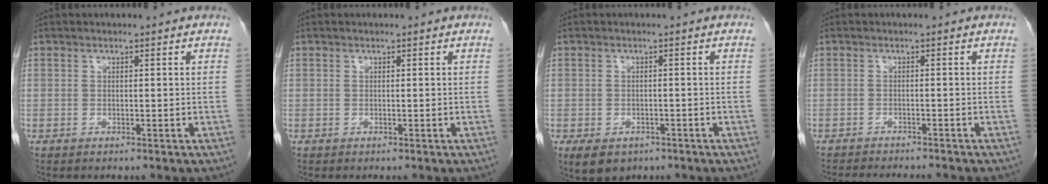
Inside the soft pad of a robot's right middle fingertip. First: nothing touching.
{"total": 0.0}
{"total": 5.4, "force": [-3.5, 3.3, 2.5], "torque": [-0.041, -0.005, -0.046]}
{"total": 7.8, "force": [-7.2, 0.8, 2.8], "torque": [-0.039, -0.013, -0.099]}